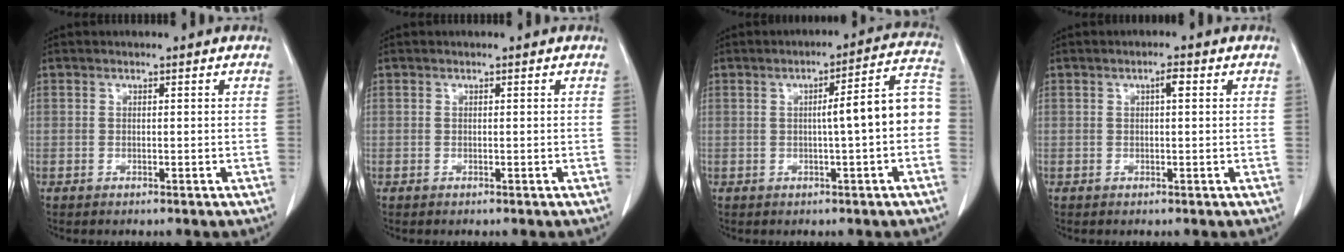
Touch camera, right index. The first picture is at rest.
{"total": 0.0}
{"total": 9.0, "force": [-0.8, 0.4, 8.9], "torque": [-0.112, 0.032, -0.016]}
{"total": 1.5, "force": [0.4, 0.3, 1.4], "torque": [-0.021, 0.004, 0.005]}